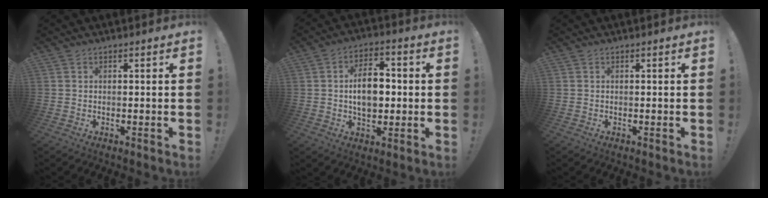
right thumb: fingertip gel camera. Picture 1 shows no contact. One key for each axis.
{"total": 11.7, "fx": 0.1, "fy": 7.6, "fz": 8.9, "tx": -0.143, "ty": 0.011, "tz": 0.003}
{"total": 0.0}